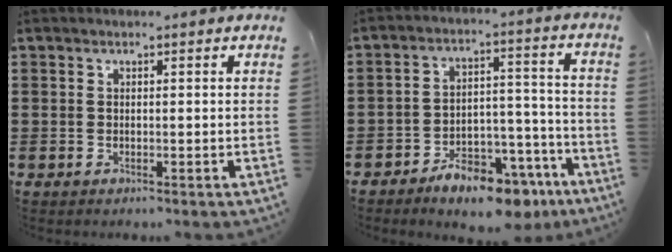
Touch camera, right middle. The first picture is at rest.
{"total": 8.4, "force": [-7.3, 2.8, 3.3], "torque": [-0.045, 0.032, -0.134]}